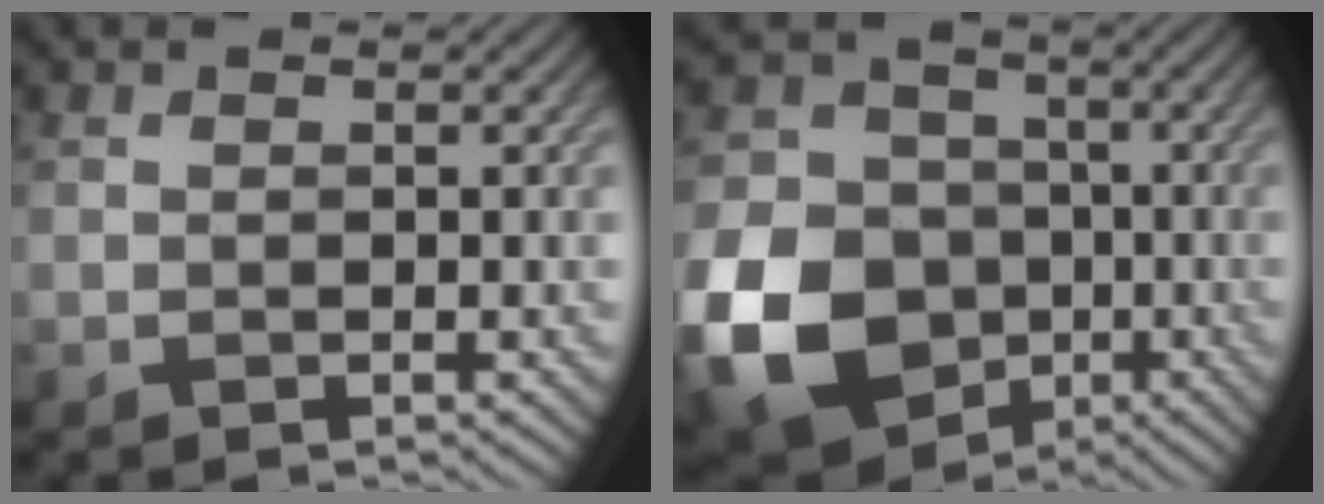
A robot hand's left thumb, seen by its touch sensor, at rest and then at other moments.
{"total": 17.1, "force": [-5.5, 13.8, 8.4], "torque": [-0.241, -0.043, -0.103]}